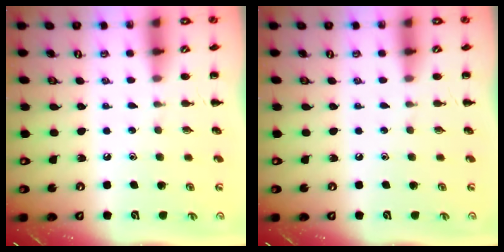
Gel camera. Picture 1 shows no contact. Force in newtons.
{"total": 0.0}